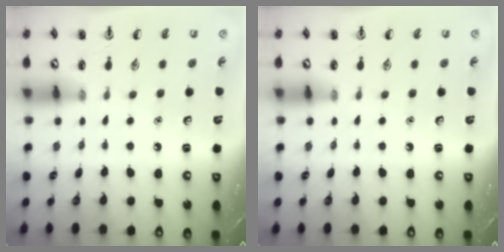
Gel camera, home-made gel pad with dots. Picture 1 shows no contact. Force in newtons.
{"total": 0.0}